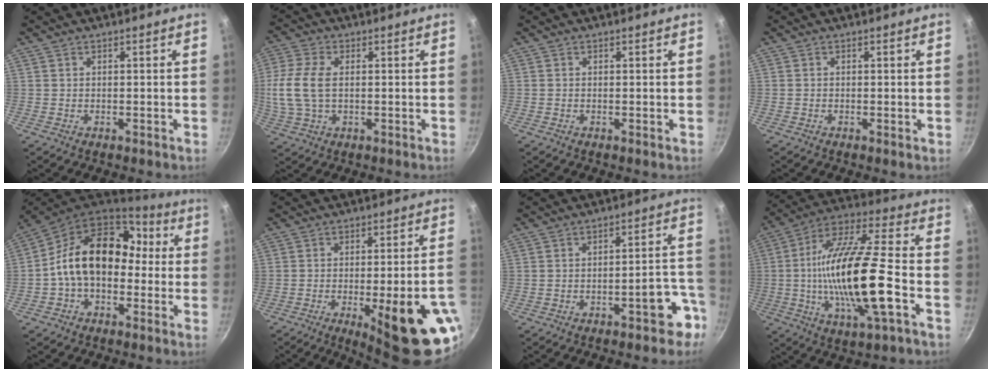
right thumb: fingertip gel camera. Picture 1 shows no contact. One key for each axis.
{"total": 10.2, "fx": 0.6, "fy": 6.1, "fz": 8.2, "tx": -0.179, "ty": 0.008, "tz": 0.005}
{"total": 0.0}
{"total": 0.0}
{"total": 16.7, "fx": 0.0, "fy": 11.8, "fz": 11.8, "tx": -0.158, "ty": 0.048, "tz": -0.019}
{"total": 20.7, "fx": -8.3, "fy": 5.4, "fz": 18.1, "tx": -0.196, "ty": 0.022, "tz": -0.101}
{"total": 12.0, "fx": -6.0, "fy": 4.4, "fz": 9.4, "tx": -0.065, "ty": 0.070, "tz": -0.079}
{"total": 21.9, "fx": -4.1, "fy": 5.3, "fz": 20.9, "tx": -0.383, "ty": 0.025, "tz": -0.082}